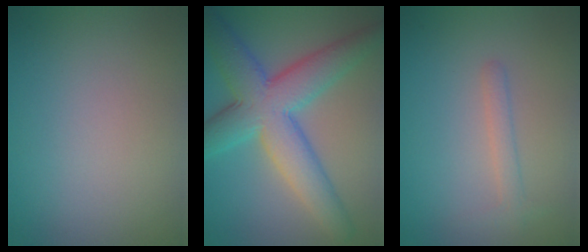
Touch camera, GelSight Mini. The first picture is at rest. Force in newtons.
{"total": 8.7, "press": 8.7, "slide": 0.2}
{"total": 1.4, "press": 1.4, "slide": 0.0}